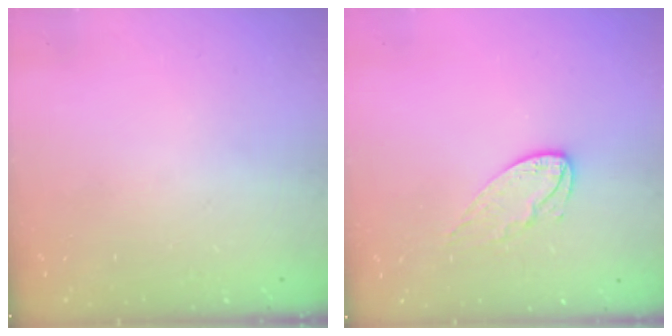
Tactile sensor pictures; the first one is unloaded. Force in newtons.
{"total": 7.7, "press": 7.6, "slide": 0.4}